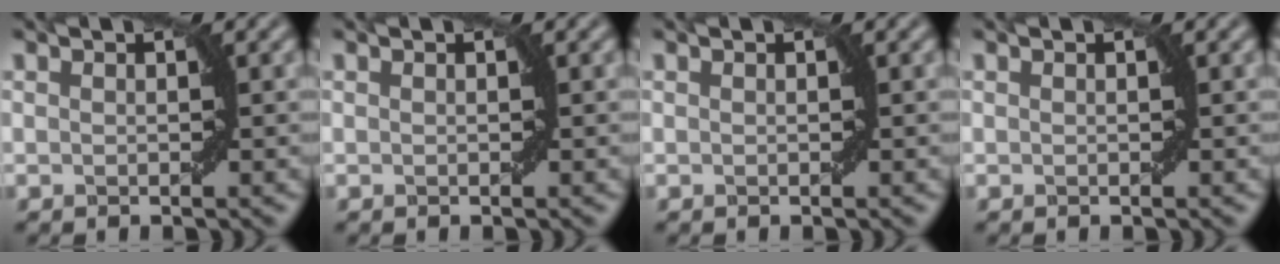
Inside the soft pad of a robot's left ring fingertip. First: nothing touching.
{"total": 0.0}
{"total": 0.0}
{"total": 0.0}